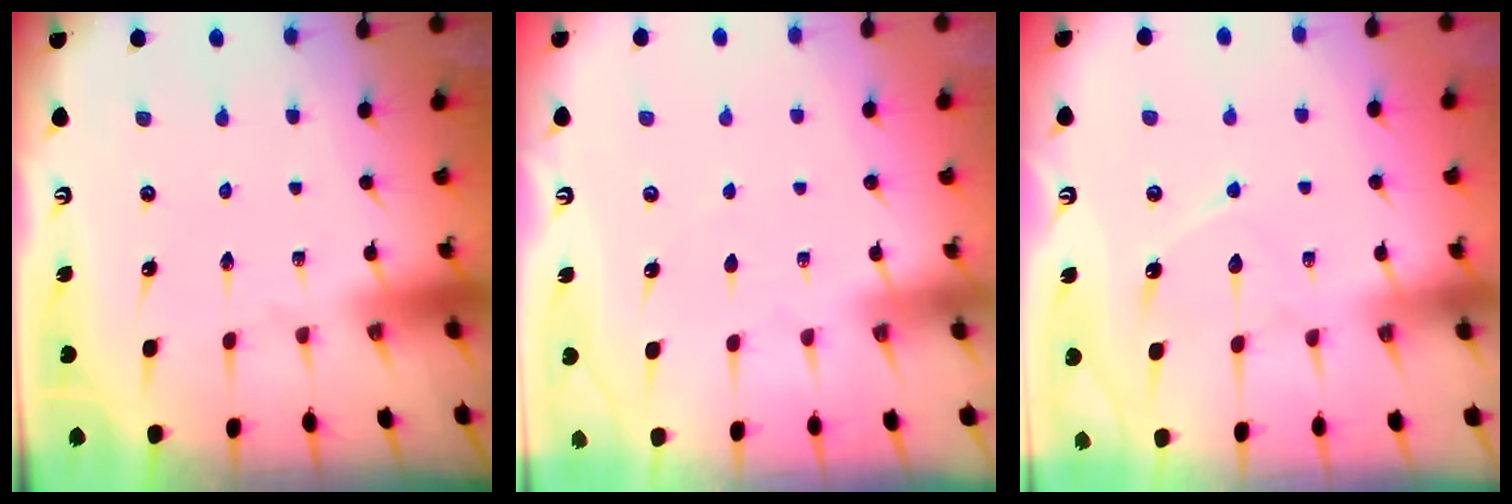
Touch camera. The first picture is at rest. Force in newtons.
{"total": 2.1, "press": 2.0, "slide": 0.3}
{"total": 7.6, "press": 7.5, "slide": 0.8}